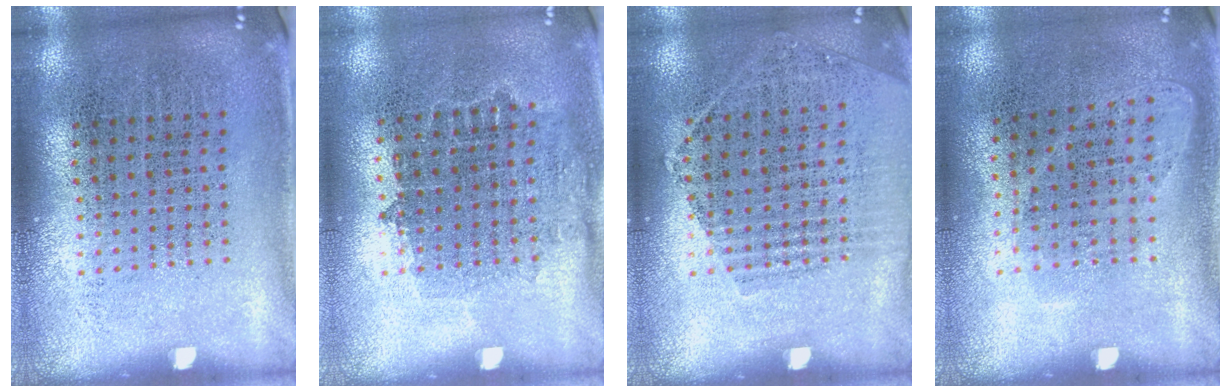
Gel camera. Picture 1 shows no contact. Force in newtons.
{"total": 0.8, "press": 0.7, "slide": 0.3}
{"total": 1.2, "press": 1.1, "slide": 0.5}
{"total": 1.0, "press": 0.9, "slide": 0.5}